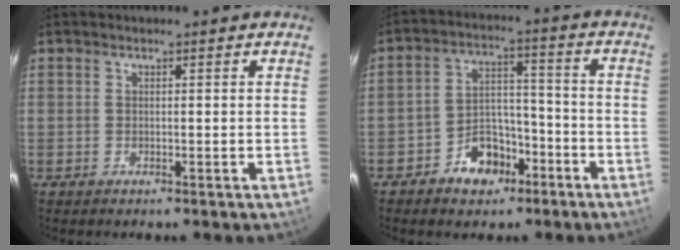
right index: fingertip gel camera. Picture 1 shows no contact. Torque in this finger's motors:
{"motor_torque": [1.01, -0.92, 0.19, 0.04]}